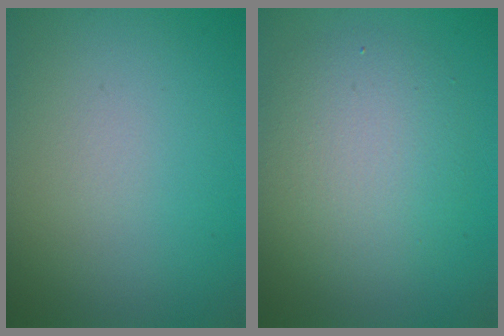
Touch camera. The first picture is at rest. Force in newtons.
{"total": 5.1, "press": 5.1, "slide": 0.2}